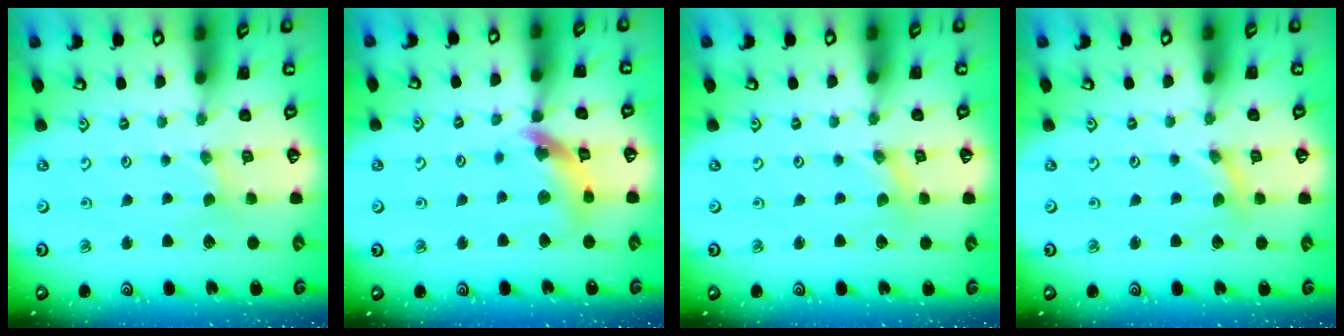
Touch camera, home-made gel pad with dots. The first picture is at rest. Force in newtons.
{"total": 12.4, "press": 12.3, "slide": 1.4}
{"total": 0.0}
{"total": 0.0}